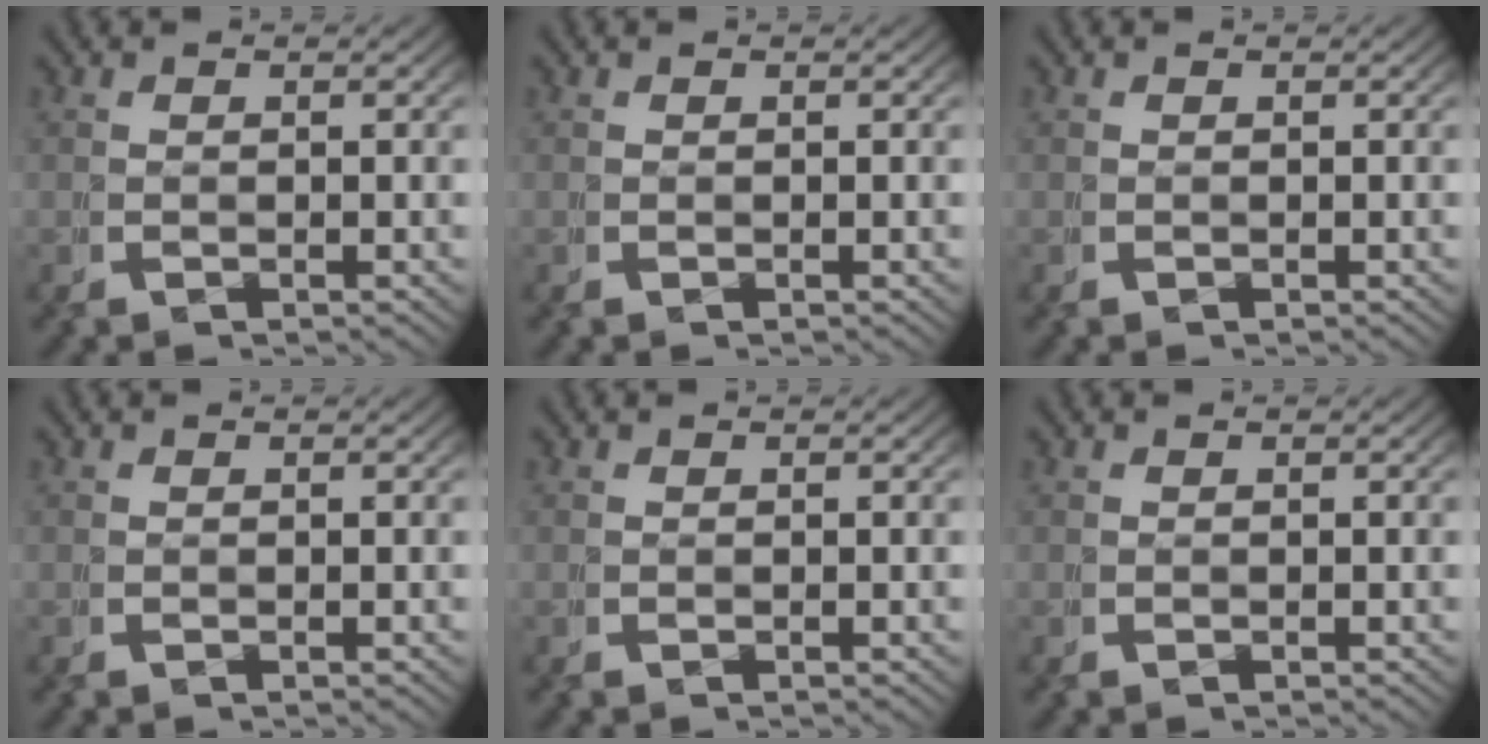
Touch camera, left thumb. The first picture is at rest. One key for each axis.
{"total": 0.0}
{"total": 0.0}
{"total": 0.0}
{"total": 0.0}
{"total": 0.0}